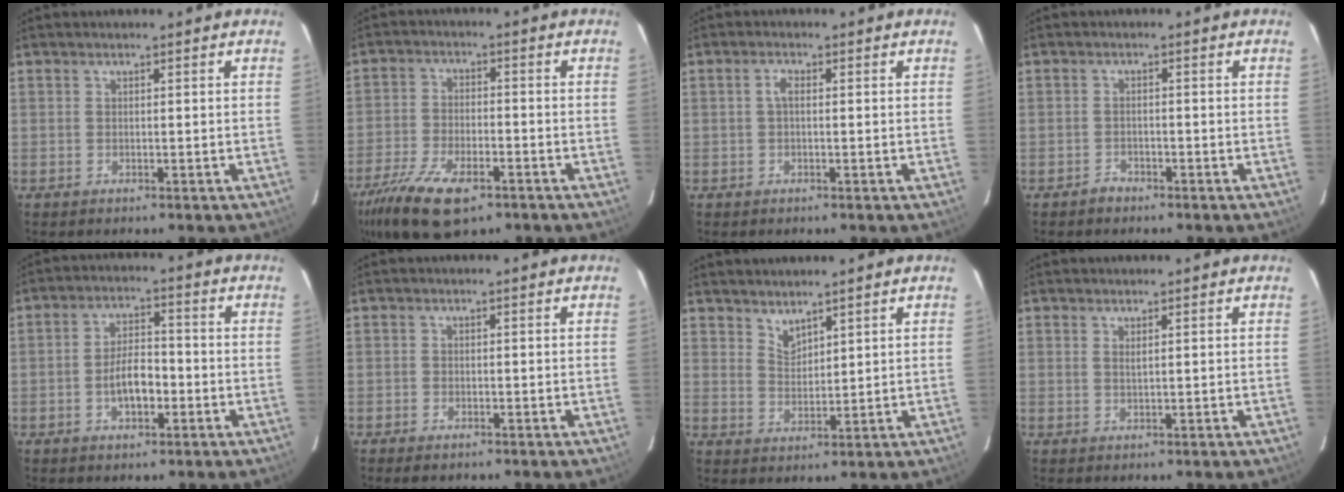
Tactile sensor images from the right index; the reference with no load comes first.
{"total": 14.8, "force": [-9.6, 6.2, 9.5], "torque": [-0.217, -0.039, -0.174]}
{"total": 1.6, "force": [0.0, 0.7, 1.5], "torque": [-0.031, 0.008, -0.001]}
{"total": 1.8, "force": [-1.5, 1.1, 0.0], "torque": [0.000, 0.004, -0.025]}
{"total": 6.3, "force": [-2.1, 3.0, 5.1], "torque": [-0.098, 0.011, -0.031]}
{"total": 1.6, "force": [-1.3, 0.9, 0.5], "torque": [-0.016, -0.004, -0.024]}
{"total": 3.5, "force": [3.1, 1.1, 1.1], "torque": [-0.017, -0.004, 0.057]}
{"total": 0.9, "force": [0.5, 0.1, 0.8], "torque": [-0.015, 0.001, 0.010]}